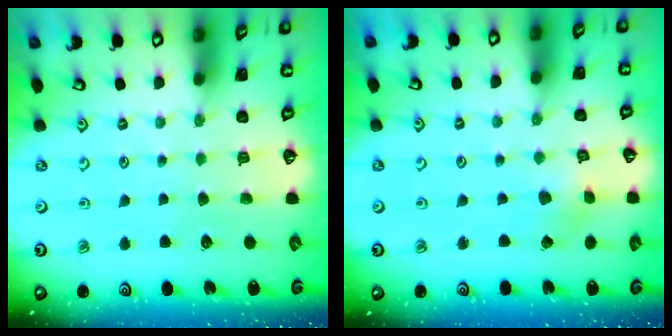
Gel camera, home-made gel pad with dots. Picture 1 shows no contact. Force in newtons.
{"total": 2.6, "press": 2.6, "slide": 0.3}